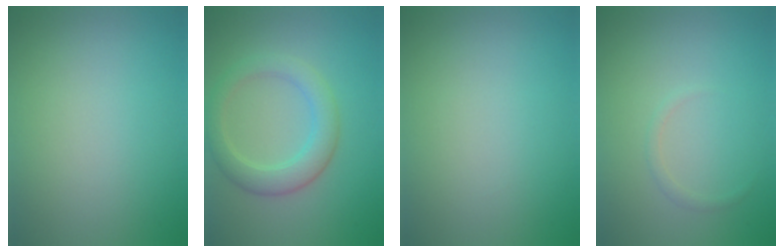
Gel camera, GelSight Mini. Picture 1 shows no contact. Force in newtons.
{"total": 3.9, "press": 3.9, "slide": 0.1}
{"total": 0.0}
{"total": 0.7, "press": 0.7, "slide": 0.0}